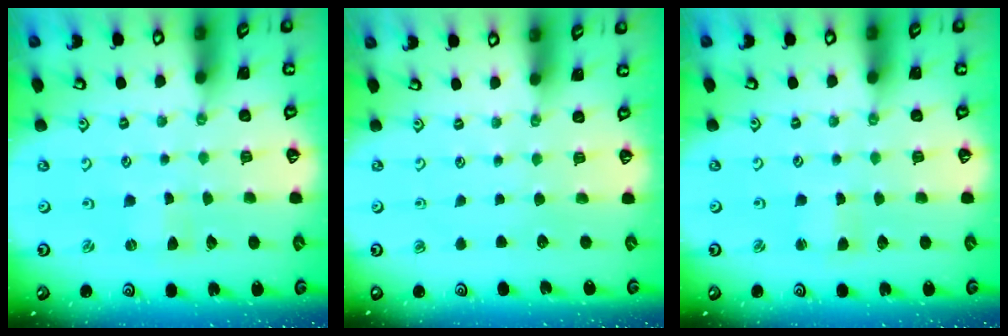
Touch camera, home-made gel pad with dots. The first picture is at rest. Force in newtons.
{"total": 0.0}
{"total": 1.2, "press": 1.2, "slide": 0.2}